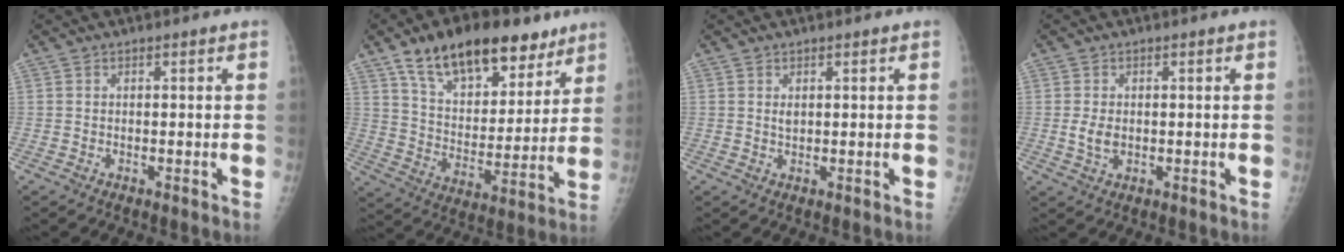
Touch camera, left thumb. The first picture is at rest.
{"total": 21.1, "force": [13.6, 10.6, 12.2], "torque": [-0.154, -0.045, 0.228]}
{"total": 1.3, "force": [0.6, 0.7, 0.9], "torque": [-0.012, -0.004, 0.012]}
{"total": 3.1, "force": [-0.1, 2.1, 2.4], "torque": [-0.046, -0.004, 0.002]}